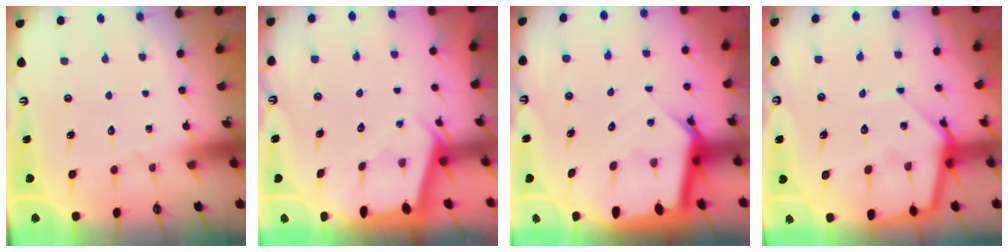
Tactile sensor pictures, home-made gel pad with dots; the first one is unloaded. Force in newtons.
{"total": 2.2, "press": 2.2, "slide": 0.1}
{"total": 7.4, "press": 7.4, "slide": 0.7}
{"total": 10.5, "press": 10.4, "slide": 0.9}